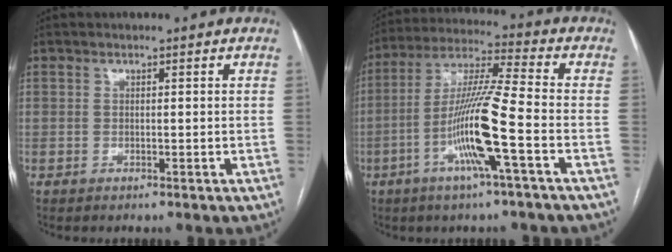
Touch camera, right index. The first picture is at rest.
{"total": 13.1, "force": [-4.4, -0.6, 12.4], "torque": [-0.243, -0.002, -0.090]}